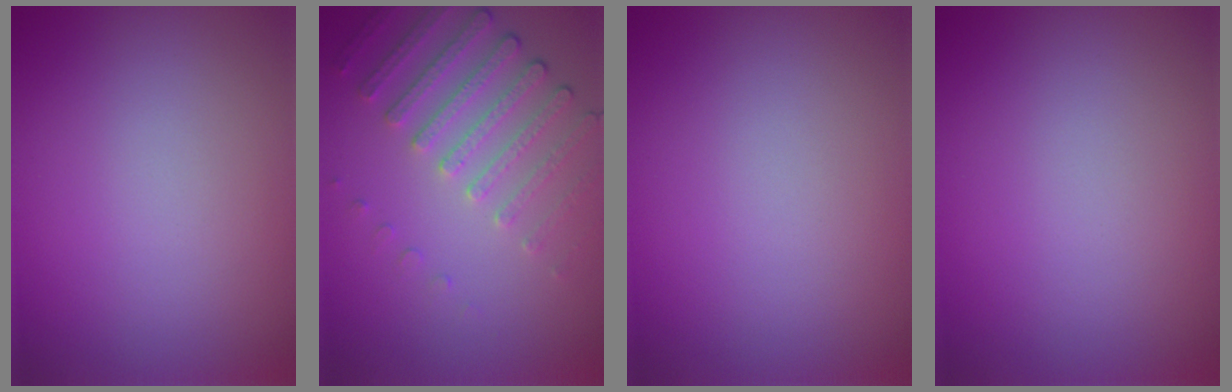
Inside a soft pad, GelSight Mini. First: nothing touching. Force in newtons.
{"total": 4.7, "press": 3.4, "slide": 3.3}
{"total": 0.0}
{"total": 0.0}